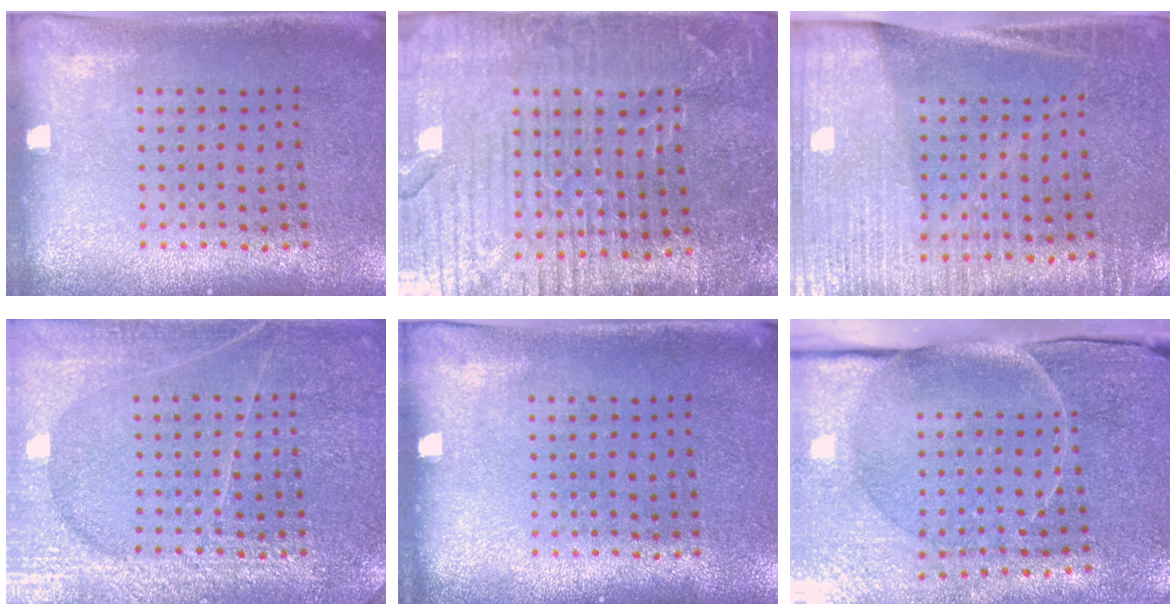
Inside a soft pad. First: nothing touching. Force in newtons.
{"total": 5.6, "press": 5.1, "slide": 2.5}
{"total": 3.3, "press": 3.0, "slide": 1.4}
{"total": 3.7, "press": 3.7, "slide": 0.4}
{"total": 0.0}
{"total": 4.0, "press": 3.6, "slide": 1.7}